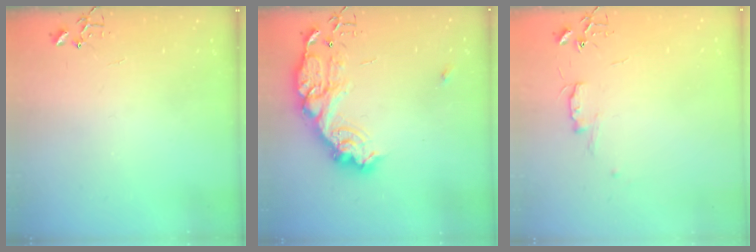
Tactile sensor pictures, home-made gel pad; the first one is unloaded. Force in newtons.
{"total": 18.7, "press": 18.7, "slide": 1.3}
{"total": 5.8, "press": 5.7, "slide": 0.7}